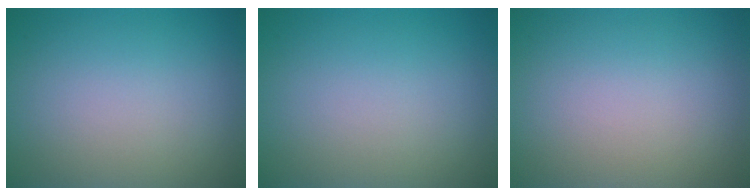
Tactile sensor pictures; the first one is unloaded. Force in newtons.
{"total": 0.0}
{"total": 0.0}